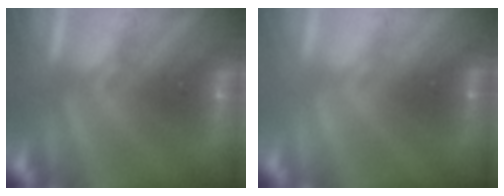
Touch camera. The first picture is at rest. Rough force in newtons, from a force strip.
{"total": 2.9}